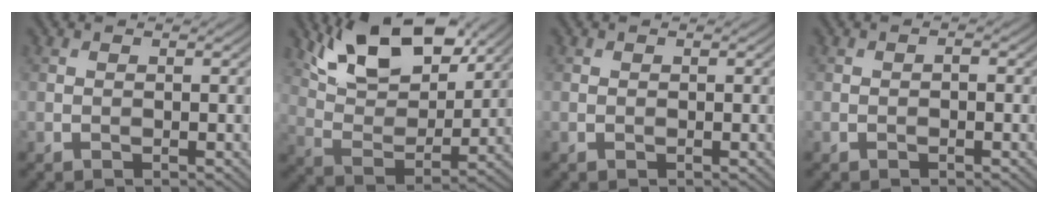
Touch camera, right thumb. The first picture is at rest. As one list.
[{"total": 12.7, "force": [8.7, 5.1, 7.8], "torque": [-0.156, 0.000, 0.151]}, {"total": 0.0}, {"total": 0.6, "force": [-0.3, 0.3, 0.4], "torque": [-0.005, 0.002, -0.006]}]